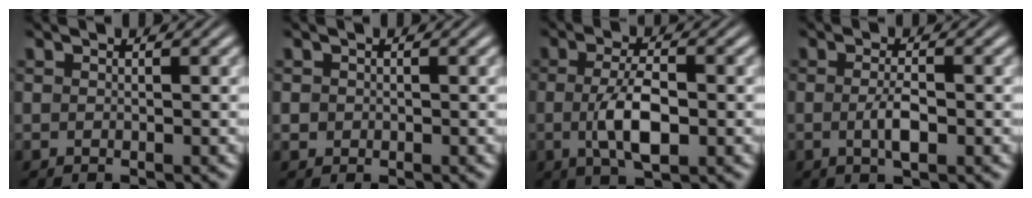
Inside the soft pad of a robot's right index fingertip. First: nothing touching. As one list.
[{"total": 1.1, "force": [-0.2, 1.1, 0.2], "torque": [-0.013, -0.014, 0.001]}, {"total": 4.6, "force": [-0.8, 1.5, 4.3], "torque": [-0.076, -0.013, -0.009]}, {"total": 2.3, "force": [-0.9, 0.4, 2.1], "torque": [-0.038, -0.013, -0.012]}]